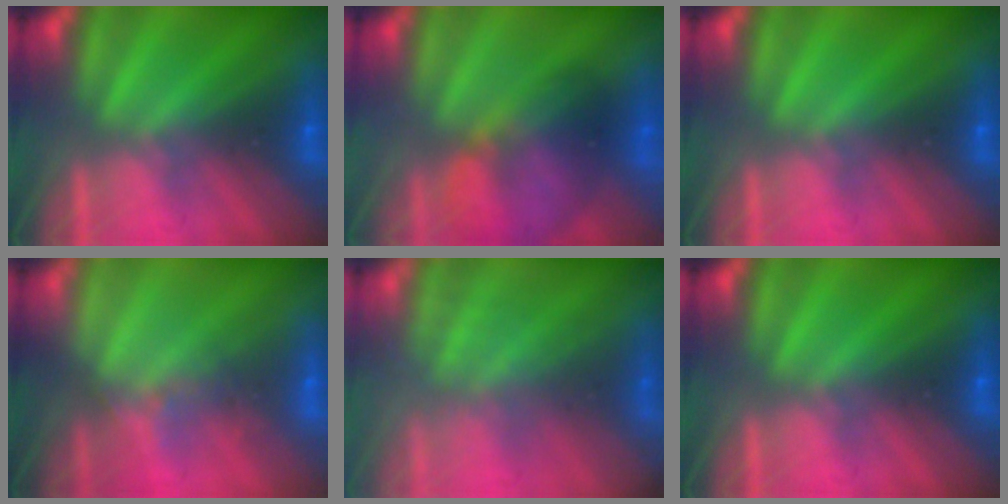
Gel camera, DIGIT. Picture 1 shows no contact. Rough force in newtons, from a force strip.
{"total": 5.7}
{"total": 0.0}
{"total": 2.6}
{"total": 2.8}
{"total": 0.0}